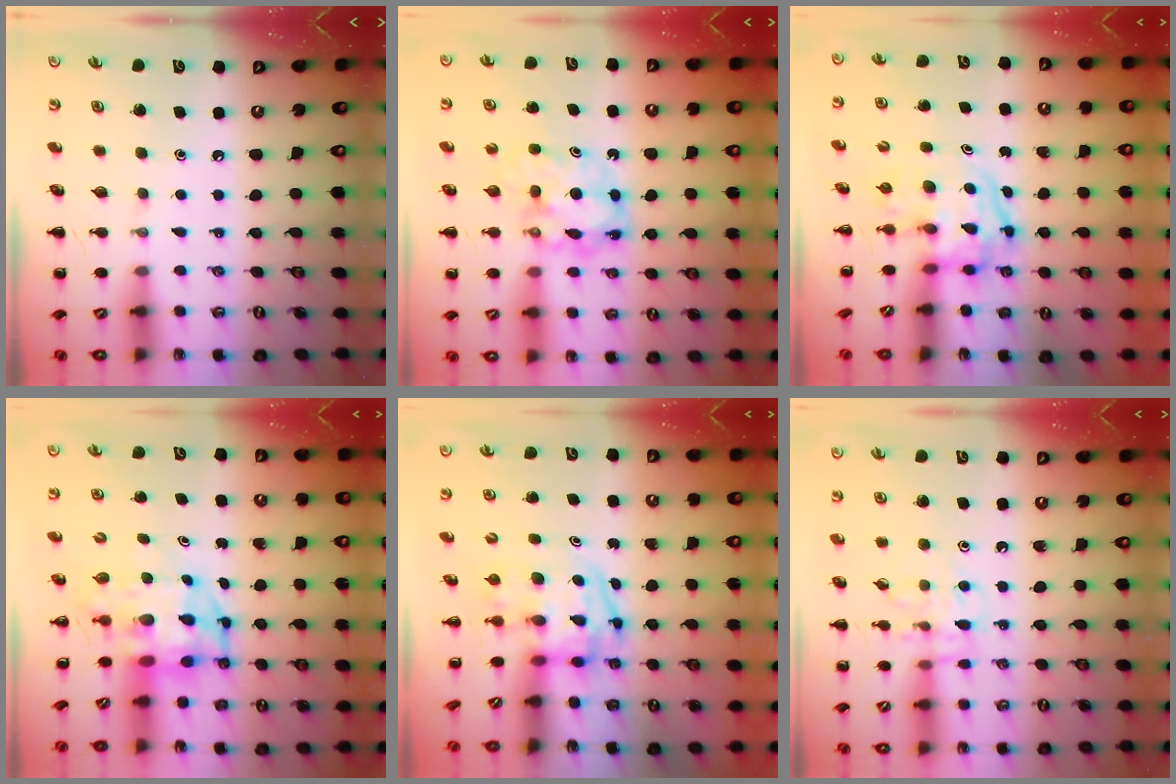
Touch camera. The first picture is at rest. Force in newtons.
{"total": 8.0, "press": 7.8, "slide": 1.5}
{"total": 3.6, "press": 3.5, "slide": 0.5}
{"total": 4.4, "press": 4.2, "slide": 1.3}
{"total": 3.8, "press": 3.7, "slide": 0.7}
{"total": 10.0, "press": 10.0, "slide": 0.8}